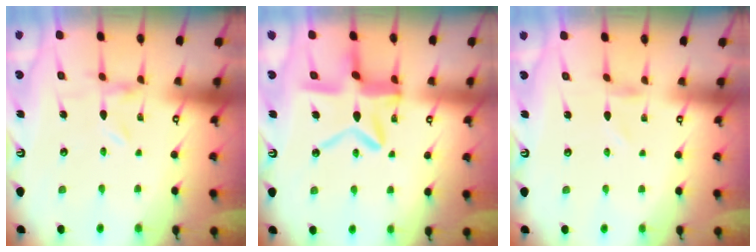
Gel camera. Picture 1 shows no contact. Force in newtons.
{"total": 13.7, "press": 13.6, "slide": 1.4}
{"total": 0.7, "press": 0.7, "slide": 0.2}